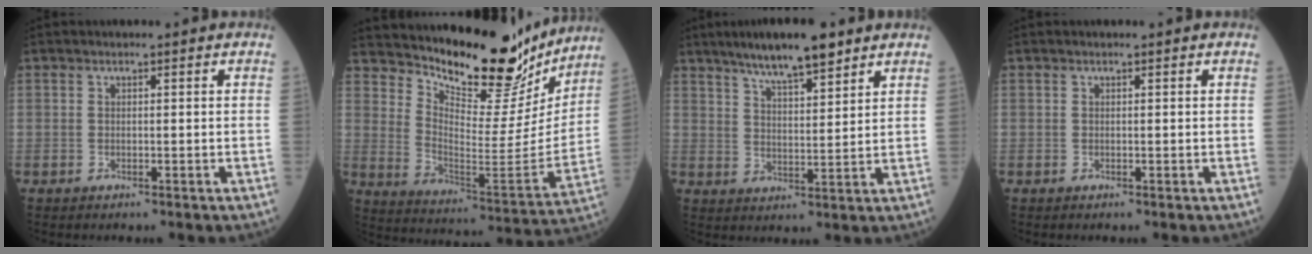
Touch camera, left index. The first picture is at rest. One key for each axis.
{"total": 19.2, "fx": 17.3, "fy": 4.8, "fz": 6.8, "tx": -0.109, "ty": -0.052, "tz": 0.251}
{"total": 9.6, "fx": 7.3, "fy": 1.6, "fz": 6.1, "tx": -0.106, "ty": 0.015, "tz": 0.124}
{"total": 0.0}